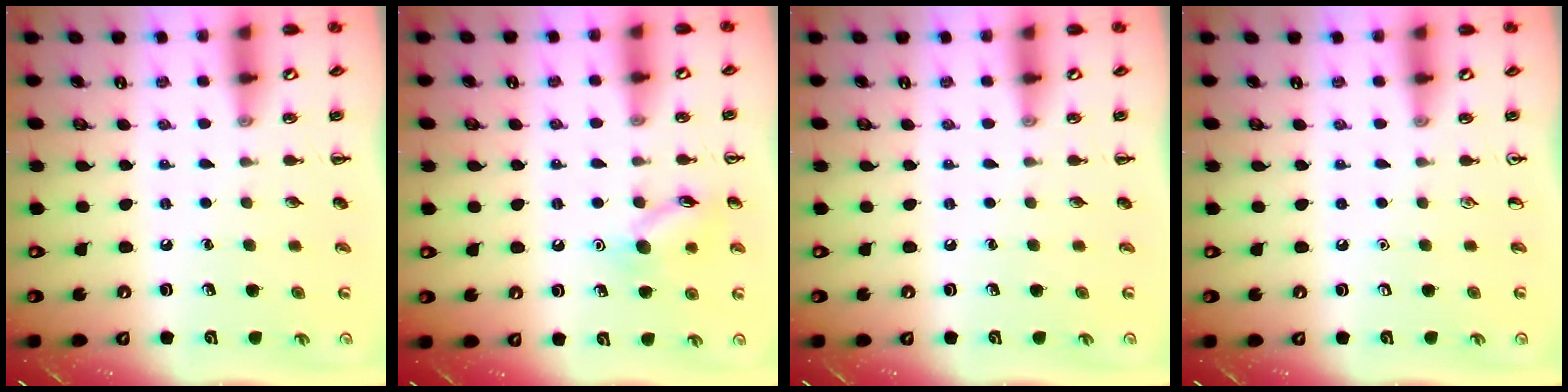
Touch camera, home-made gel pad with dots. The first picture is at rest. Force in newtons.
{"total": 10.4, "press": 10.4, "slide": 0.7}
{"total": 0.0}
{"total": 0.0}